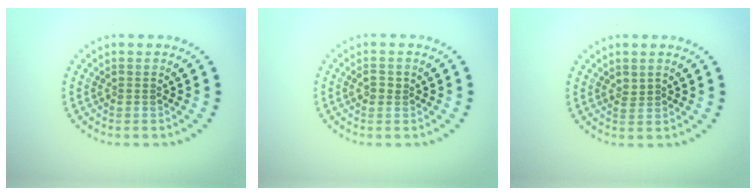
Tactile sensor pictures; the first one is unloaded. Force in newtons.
{"total": 1.2, "press": 1.2, "slide": 0.4}
{"total": 0.9, "press": 0.8, "slide": 0.3}